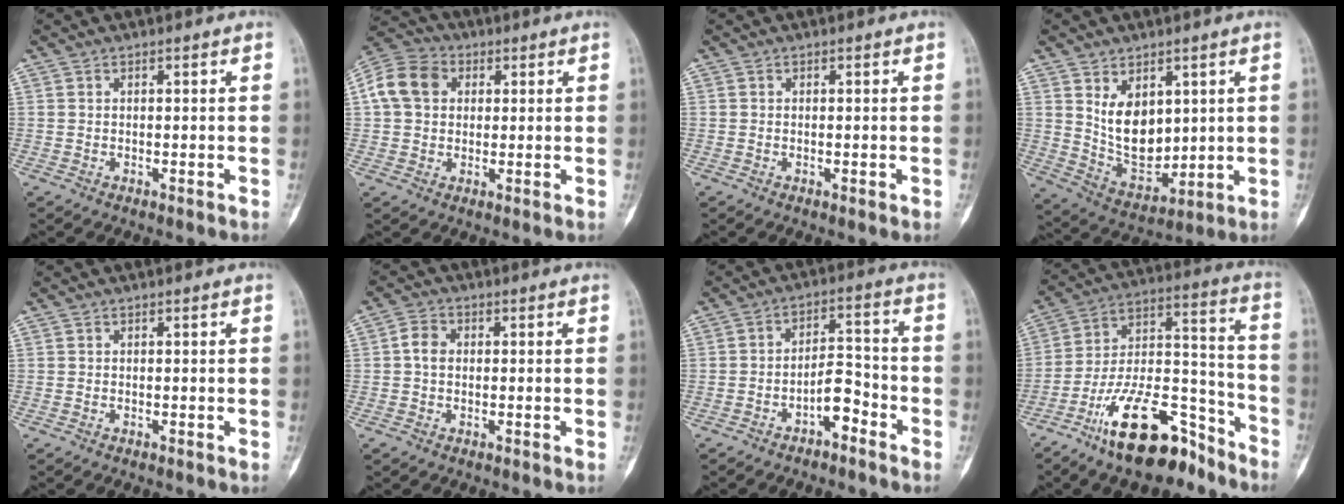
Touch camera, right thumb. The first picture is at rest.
{"total": 10.2, "force": [2.2, 8.1, 5.8], "torque": [-0.103, 0.020, 0.033]}
{"total": 0.8, "force": [-0.2, 0.3, 0.7], "torque": [-0.006, -0.002, -0.004]}
{"total": 10.6, "force": [3.1, 6.9, 7.4], "torque": [-0.092, -0.033, 0.081]}
{"total": 0.0}
{"total": 3.3, "force": [0.0, 2.6, 2.0], "torque": [-0.036, 0.009, -0.008]}
{"total": 6.0, "force": [-3.5, 2.8, 4.1], "torque": [-0.050, 0.042, -0.061]}
{"total": 20.1, "force": [-13.7, 7.9, 12.4], "torque": [-0.201, 0.103, -0.236]}